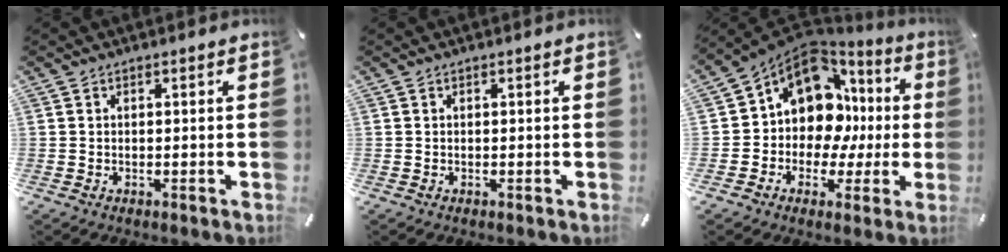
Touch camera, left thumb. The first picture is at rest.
{"total": 0.0}
{"total": 12.8, "force": [4.1, 10.1, 6.7], "torque": [-0.134, -0.056, 0.071]}